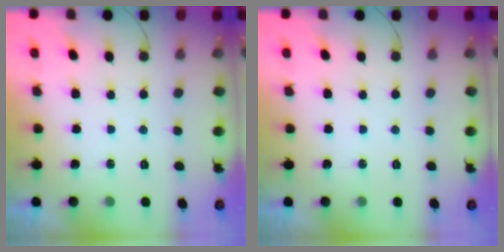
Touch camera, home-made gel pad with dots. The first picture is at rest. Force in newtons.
{"total": 0.0}